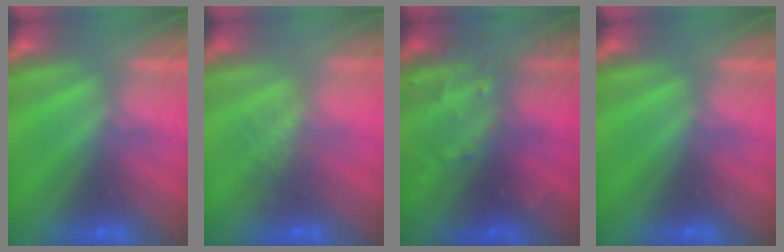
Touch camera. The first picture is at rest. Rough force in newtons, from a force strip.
{"total": 2.7}
{"total": 3.4}
{"total": 0.0}